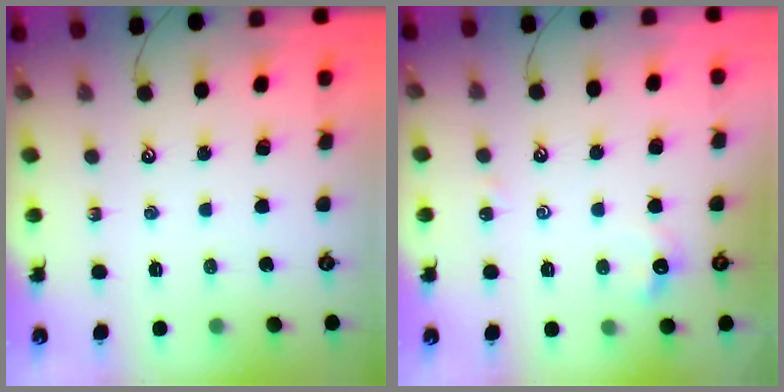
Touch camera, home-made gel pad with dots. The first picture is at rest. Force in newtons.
{"total": 2.1, "press": 2.0, "slide": 0.6}